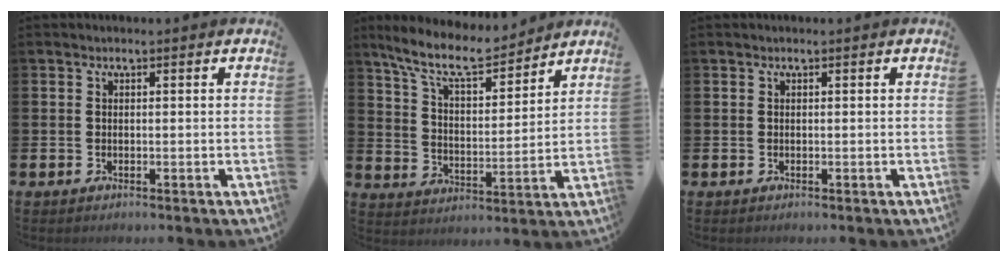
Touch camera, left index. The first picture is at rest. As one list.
[{"total": 9.6, "force": [8.6, 2.3, 3.6], "torque": [-0.099, -0.049, 0.153]}, {"total": 0.0}]